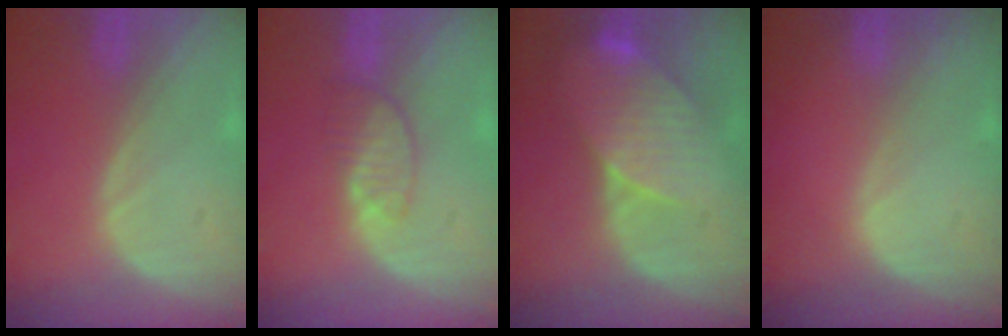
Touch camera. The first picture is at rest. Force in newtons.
{"total": 3.6, "press": 3.5, "slide": 1.1}
{"total": 8.3, "press": 7.6, "slide": 3.4}
{"total": 0.0}